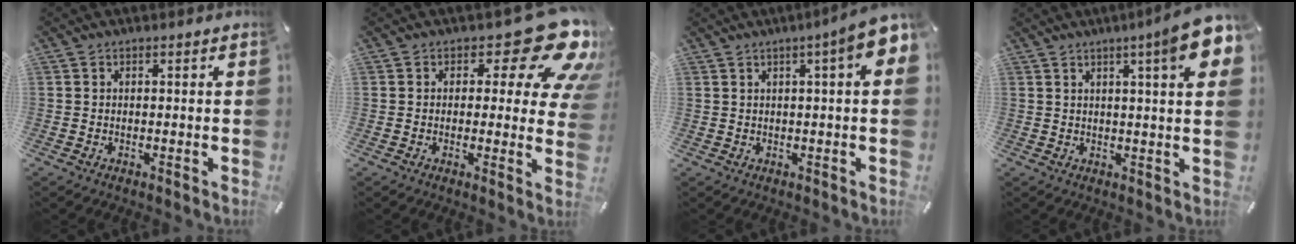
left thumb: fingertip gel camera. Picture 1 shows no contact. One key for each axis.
{"total": 16.6, "fx": 8.2, "fy": 7.3, "fz": 12.4, "tx": -0.148, "ty": -0.059, "tz": 0.134}
{"total": 7.6, "fx": 3.2, "fy": 1.1, "fz": 6.8, "tx": -0.106, "ty": -0.011, "tz": 0.050}
{"total": 10.1, "fx": 4.8, "fy": 1.1, "fz": 8.8, "tx": -0.131, "ty": -0.022, "tz": 0.073}